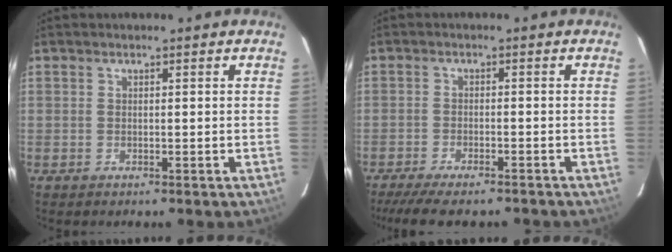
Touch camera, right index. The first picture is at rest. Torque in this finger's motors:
{"motor_torque": [0.78, -1.20, 0.43, 0.10]}